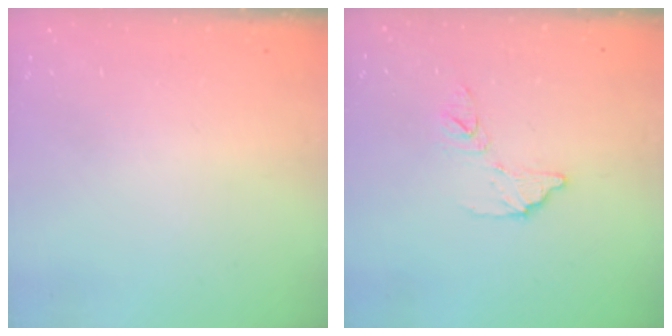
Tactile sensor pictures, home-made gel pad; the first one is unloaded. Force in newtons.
{"total": 8.8, "press": 8.7, "slide": 0.6}